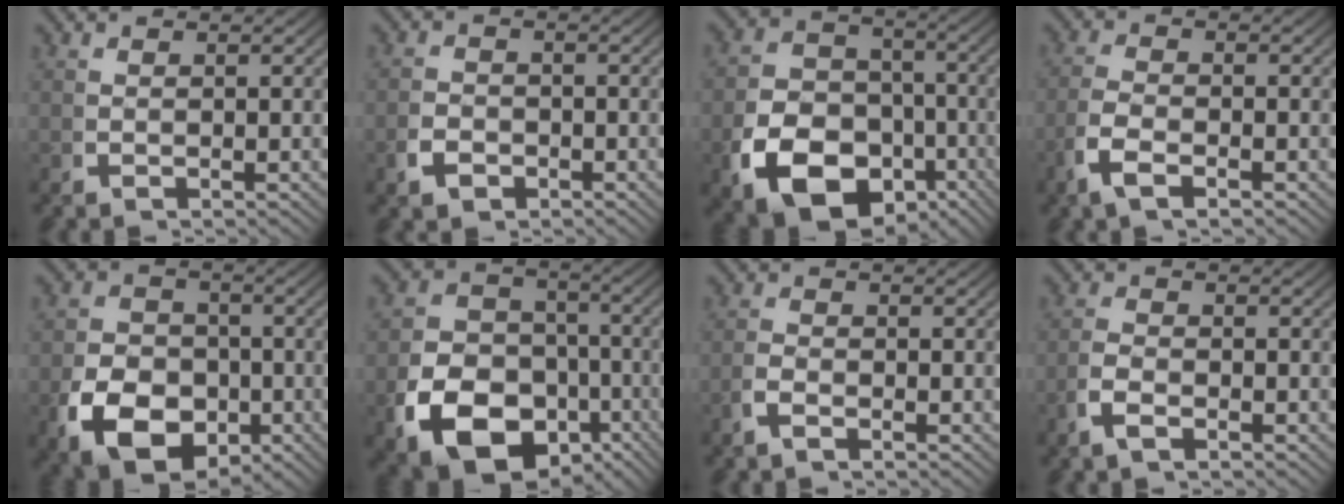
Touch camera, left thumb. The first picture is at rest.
{"total": 2.2, "force": [-1.3, 1.5, 0.9], "torque": [-0.019, -0.009, -0.021]}
{"total": 13.7, "force": [-5.0, 10.3, 7.5], "torque": [-0.144, -0.052, -0.071]}
{"total": 3.0, "force": [-1.3, 1.5, 2.3], "torque": [-0.065, -0.006, -0.025]}
{"total": 10.1, "force": [-3.0, 7.6, 6.0], "torque": [-0.113, -0.040, -0.037]}
{"total": 15.2, "force": [-5.7, 11.3, 8.3], "torque": [-0.164, -0.066, -0.076]}
{"total": 1.3, "force": [-1.0, 0.5, 0.7], "torque": [-0.019, -0.003, -0.023]}
{"total": 2.0, "force": [-1.1, 1.0, 1.3], "torque": [-0.037, -0.005, -0.024]}